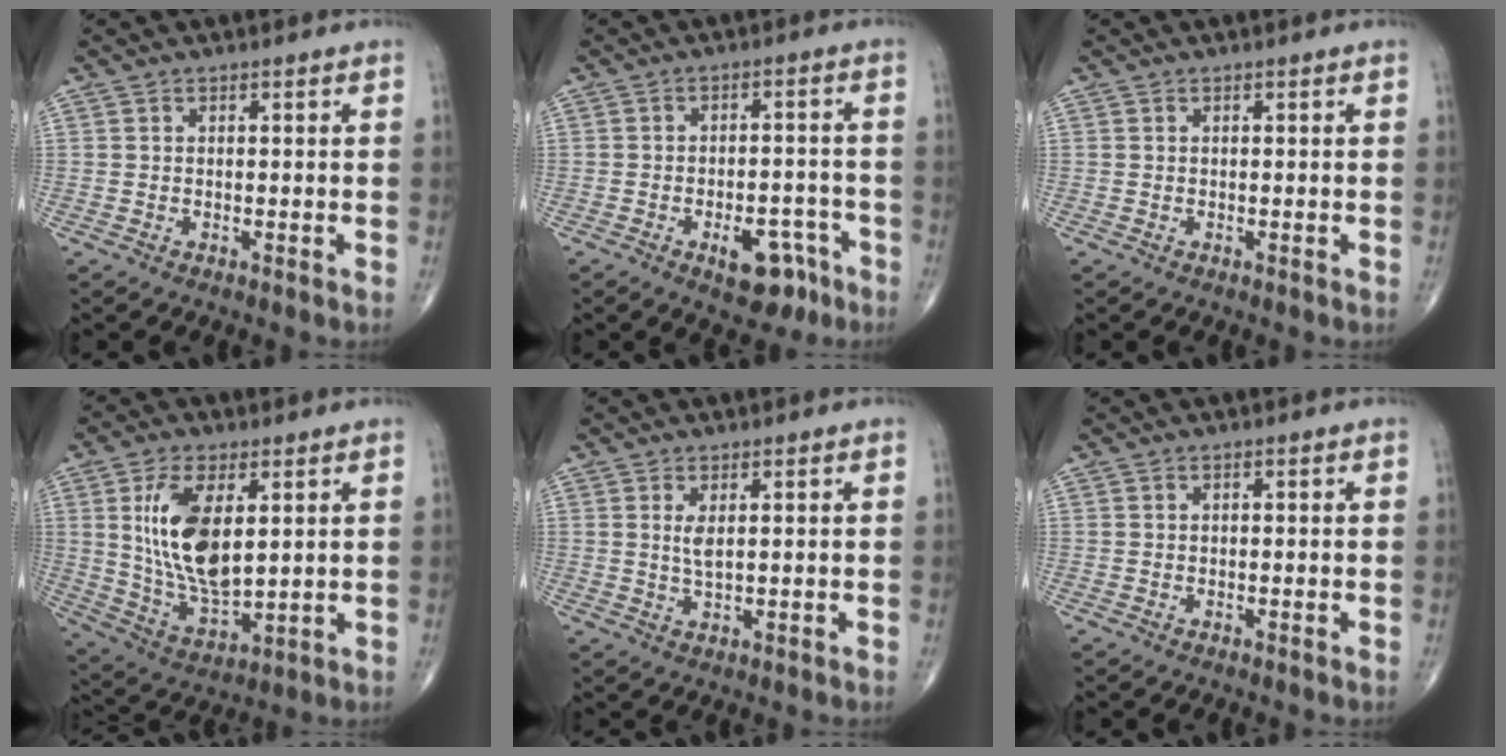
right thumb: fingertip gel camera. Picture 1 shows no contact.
{"total": 8.1, "force": [-4.4, 4.4, 5.2], "torque": [-0.049, 0.033, -0.054]}
{"total": 0.0}
{"total": 15.0, "force": [3.7, 7.2, 12.7], "torque": [-0.237, -0.024, 0.082]}
{"total": 2.7, "force": [0.8, 0.9, 2.5], "torque": [-0.052, -0.011, 0.021]}
{"total": 0.0}